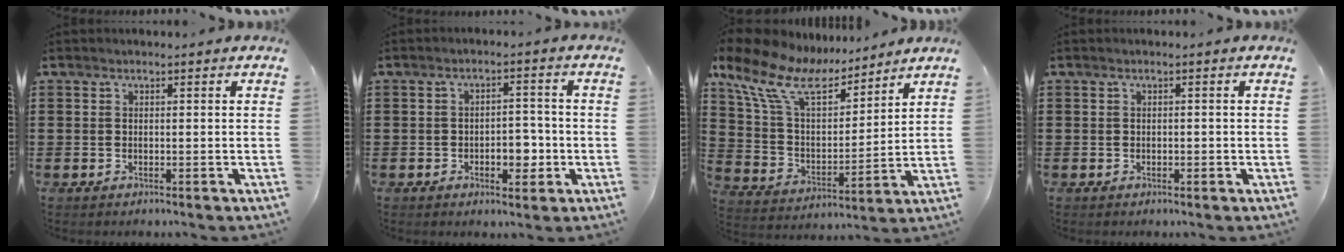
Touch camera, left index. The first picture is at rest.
{"total": 4.7, "force": [-1.5, 2.6, 3.6], "torque": [-0.050, 0.000, -0.031]}
{"total": 12.7, "force": [9.8, 4.4, 6.9], "torque": [-0.186, -0.054, 0.172]}
{"total": 0.6, "force": [-0.1, 0.3, 0.5], "torque": [-0.011, 0.001, -0.002]}